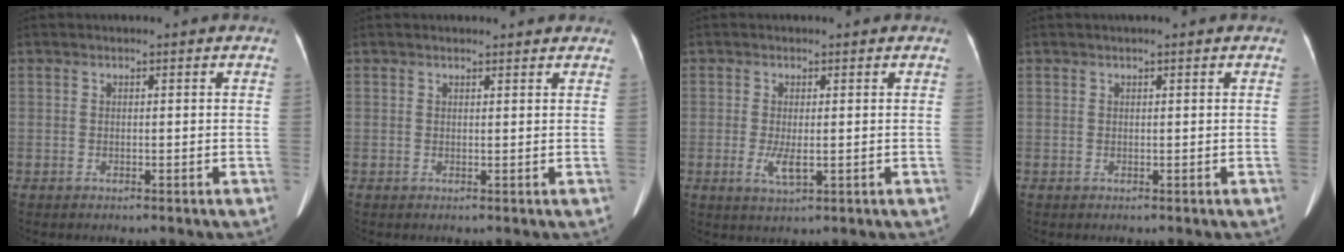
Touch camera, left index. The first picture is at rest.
{"total": 3.7, "force": [3.5, 0.9, 1.0], "torque": [-0.012, 0.013, 0.036]}
{"total": 3.3, "force": [-0.1, 0.9, 3.1], "torque": [-0.059, -0.006, 0.002]}
{"total": 1.1, "force": [0.8, 0.0, 0.7], "torque": [-0.011, 0.011, 0.015]}